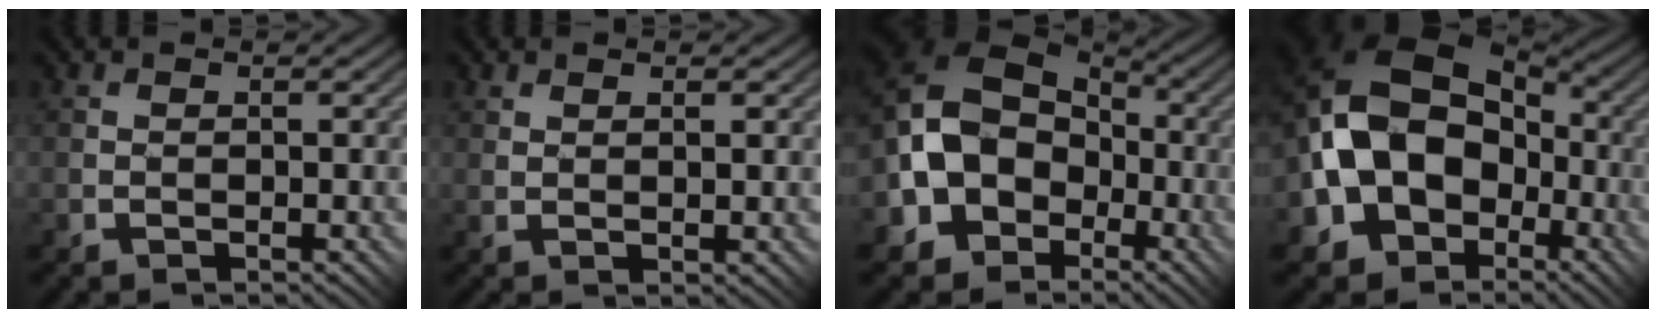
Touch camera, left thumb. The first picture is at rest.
{"total": 2.2, "force": [0.7, -0.1, 2.1], "torque": [-0.037, 0.006, 0.019]}
{"total": 13.5, "force": [-2.0, 11.2, 7.2], "torque": [-0.171, -0.011, -0.052]}
{"total": 14.5, "force": [-2.1, 11.2, 8.8], "torque": [-0.172, -0.006, -0.042]}